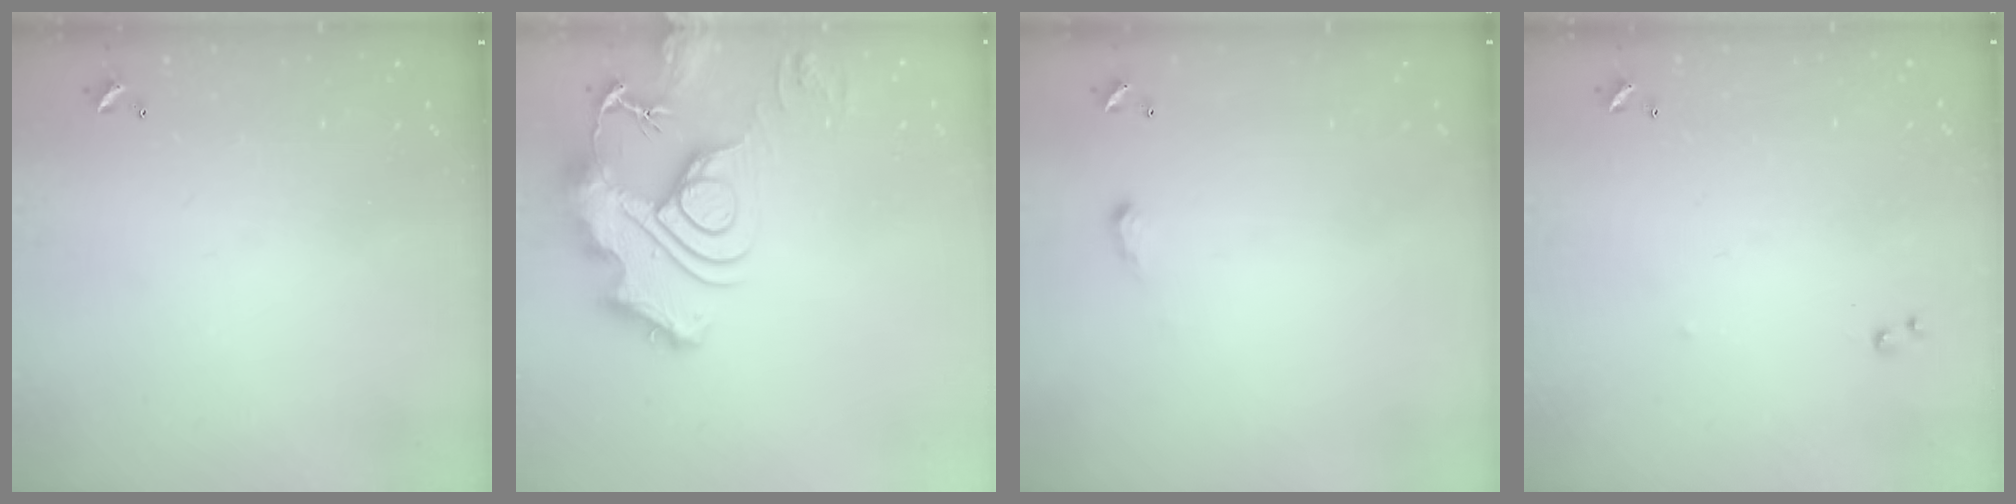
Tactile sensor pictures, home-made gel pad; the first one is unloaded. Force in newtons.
{"total": 17.0, "press": 16.9, "slide": 1.8}
{"total": 2.0, "press": 2.0, "slide": 0.3}
{"total": 5.4, "press": 5.4, "slide": 0.6}